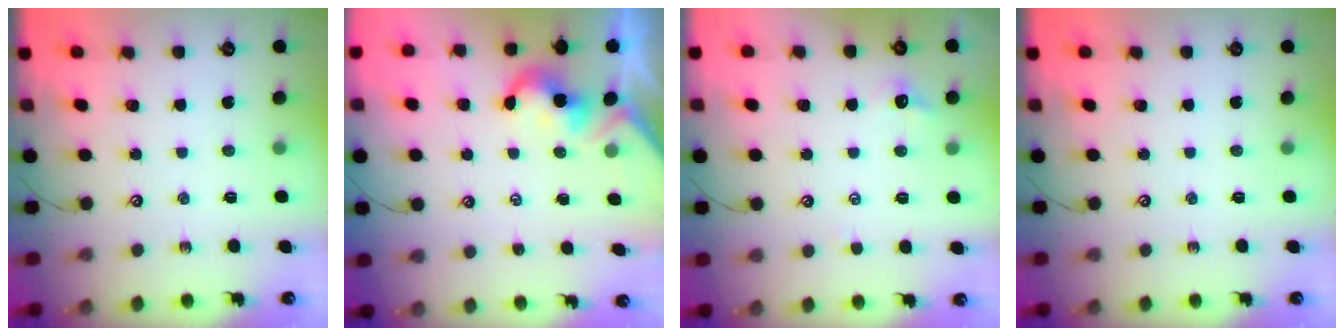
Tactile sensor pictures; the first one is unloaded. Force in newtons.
{"total": 2.0, "press": 1.9, "slide": 0.5}
{"total": 0.0}
{"total": 0.0}